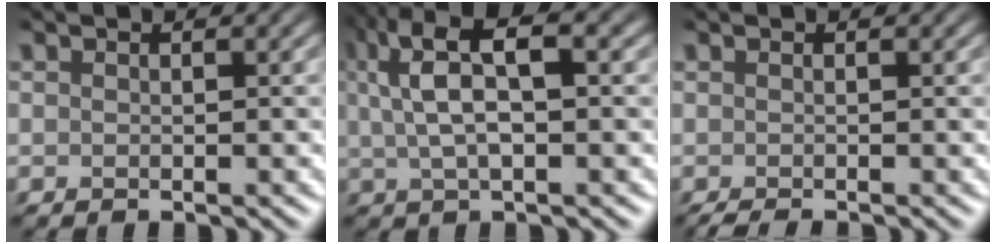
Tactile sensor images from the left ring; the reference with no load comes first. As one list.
[{"total": 7.7, "force": [2.5, 2.8, 6.7], "torque": [-0.136, 0.021, 0.040]}, {"total": 0.9, "force": [-0.6, 0.0, 0.7], "torque": [-0.015, -0.003, -0.011]}]